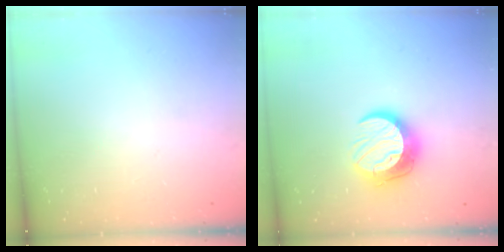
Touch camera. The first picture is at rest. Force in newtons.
{"total": 11.9, "press": 11.8, "slide": 1.0}